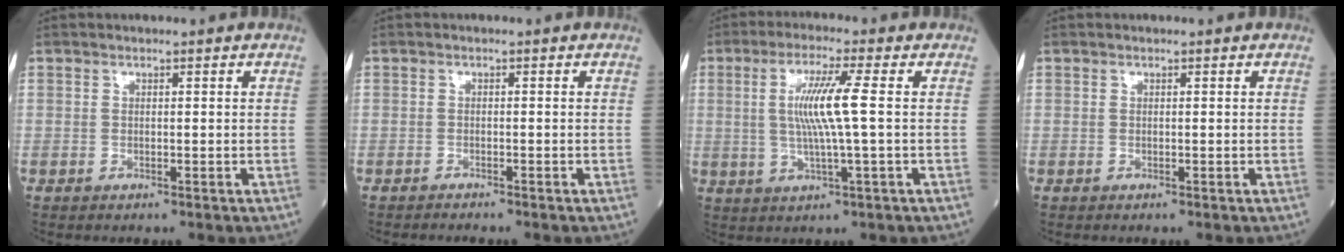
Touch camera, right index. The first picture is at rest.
{"total": 1.1, "force": [-1.1, -0.1, 0.1], "torque": [-0.004, -0.001, -0.016]}
{"total": 7.8, "force": [0.8, -0.6, 7.7], "torque": [-0.154, 0.000, 0.014]}
{"total": 0.0}